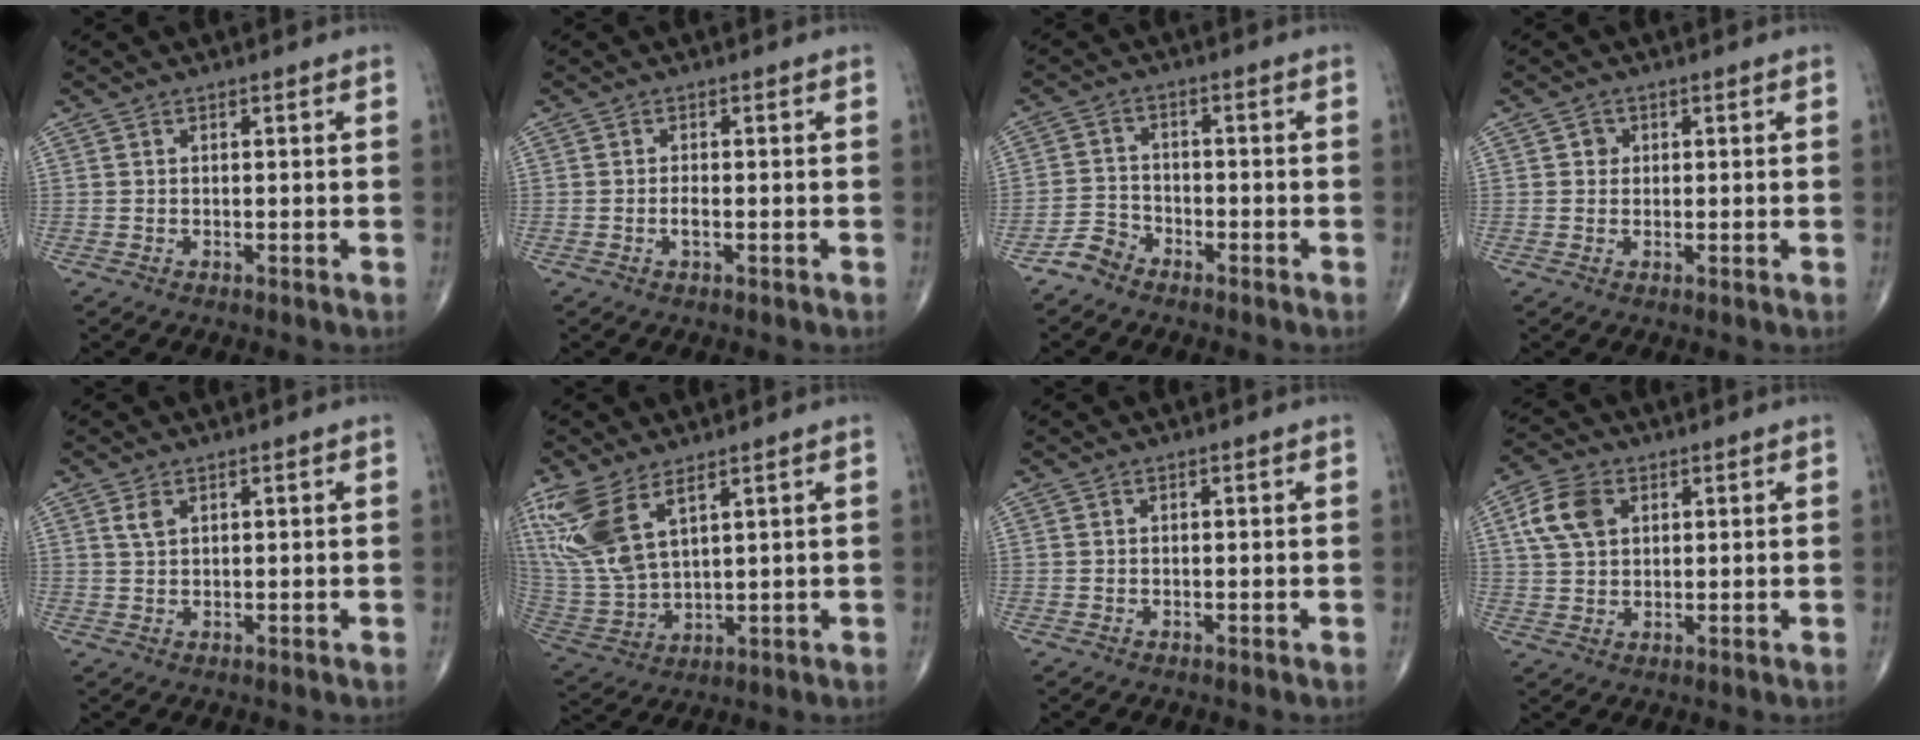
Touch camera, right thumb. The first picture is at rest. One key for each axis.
{"total": 1.3, "fx": -0.5, "fy": 0.5, "fz": 1.2, "tx": -0.022, "ty": 0.000, "tz": -0.010}
{"total": 3.7, "fx": -3.1, "fy": 1.9, "fz": 0.4, "tx": -0.003, "ty": 0.013, "tz": -0.068}
{"total": 1.6, "fx": 0.3, "fy": 1.5, "fz": 0.4, "tx": 0.003, "ty": 0.001, "tz": 0.001}
{"total": 1.8, "fx": 1.0, "fy": 0.9, "fz": 1.2, "tx": -0.024, "ty": 0.001, "tz": 0.024}
{"total": 13.5, "fx": 7.3, "fy": 5.7, "fz": 9.8, "tx": -0.226, "ty": -0.022, "tz": 0.166}
{"total": 0.0}
{"total": 7.7, "fx": 2.6, "fy": 5.3, "fz": 5.1, "tx": -0.094, "ty": 0.003, "tz": 0.048}